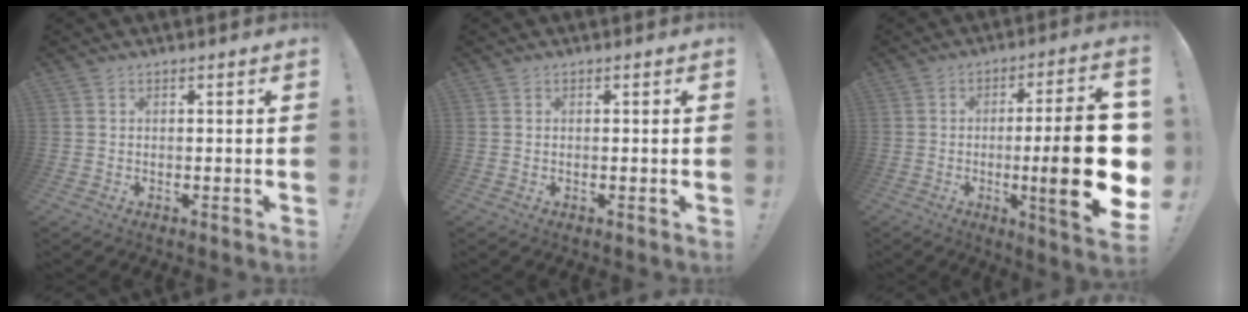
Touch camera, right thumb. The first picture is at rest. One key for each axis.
{"total": 0.0}
{"total": 22.4, "fx": -2.5, "fy": 3.5, "fz": 22.0, "tx": -0.328, "ty": -0.006, "tz": -0.030}